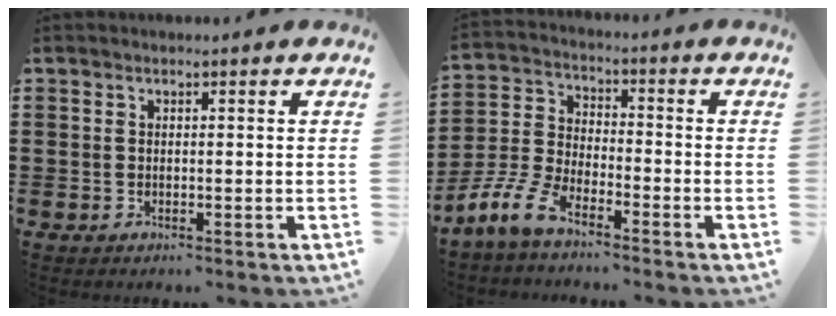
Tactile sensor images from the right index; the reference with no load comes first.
{"total": 6.7, "force": [-5.5, 1.4, 3.5], "torque": [-0.107, -0.011, -0.116]}